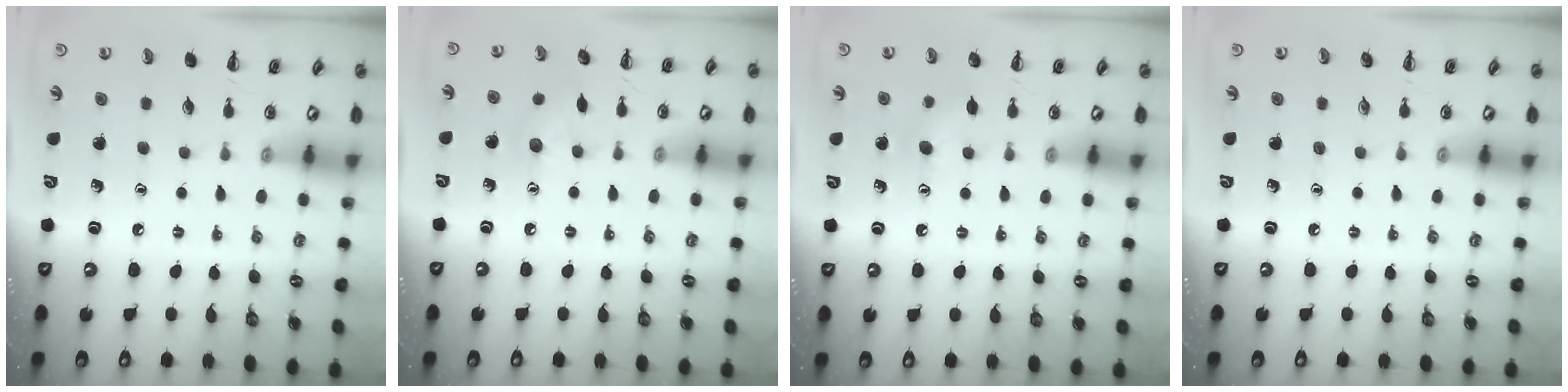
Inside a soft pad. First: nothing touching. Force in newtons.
{"total": 6.1, "press": 6.1, "slide": 0.9}
{"total": 5.1, "press": 4.9, "slide": 1.3}
{"total": 0.0}